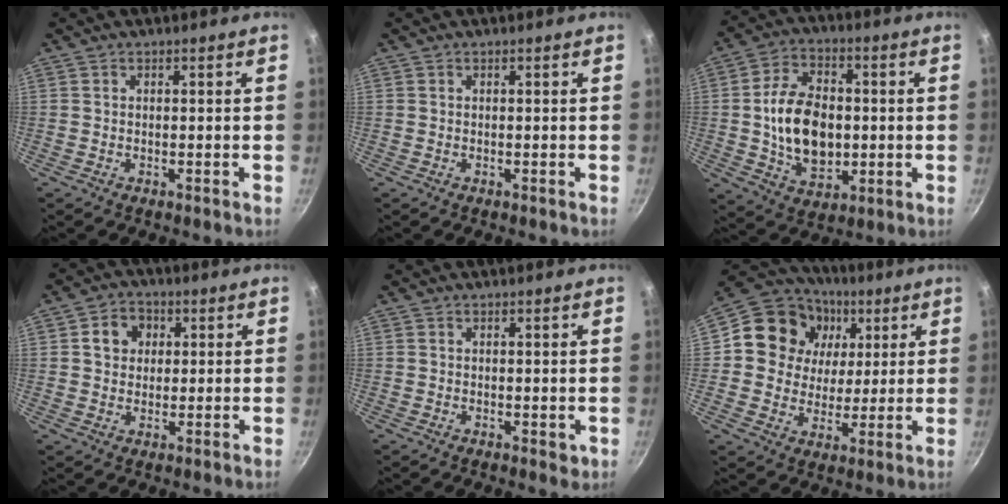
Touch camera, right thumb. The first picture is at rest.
{"total": 0.0}
{"total": 15.5, "force": [-0.2, 10.4, 11.5], "torque": [-0.174, 0.006, -0.003]}
{"total": 5.9, "force": [1.5, 5.1, 2.7], "torque": [-0.013, 0.007, 0.016]}
{"total": 1.3, "force": [0.3, 0.8, 0.9], "torque": [-0.009, -0.002, 0.004]}
{"total": 16.6, "force": [4.9, 14.3, 6.8], "torque": [-0.093, 0.002, 0.072]}